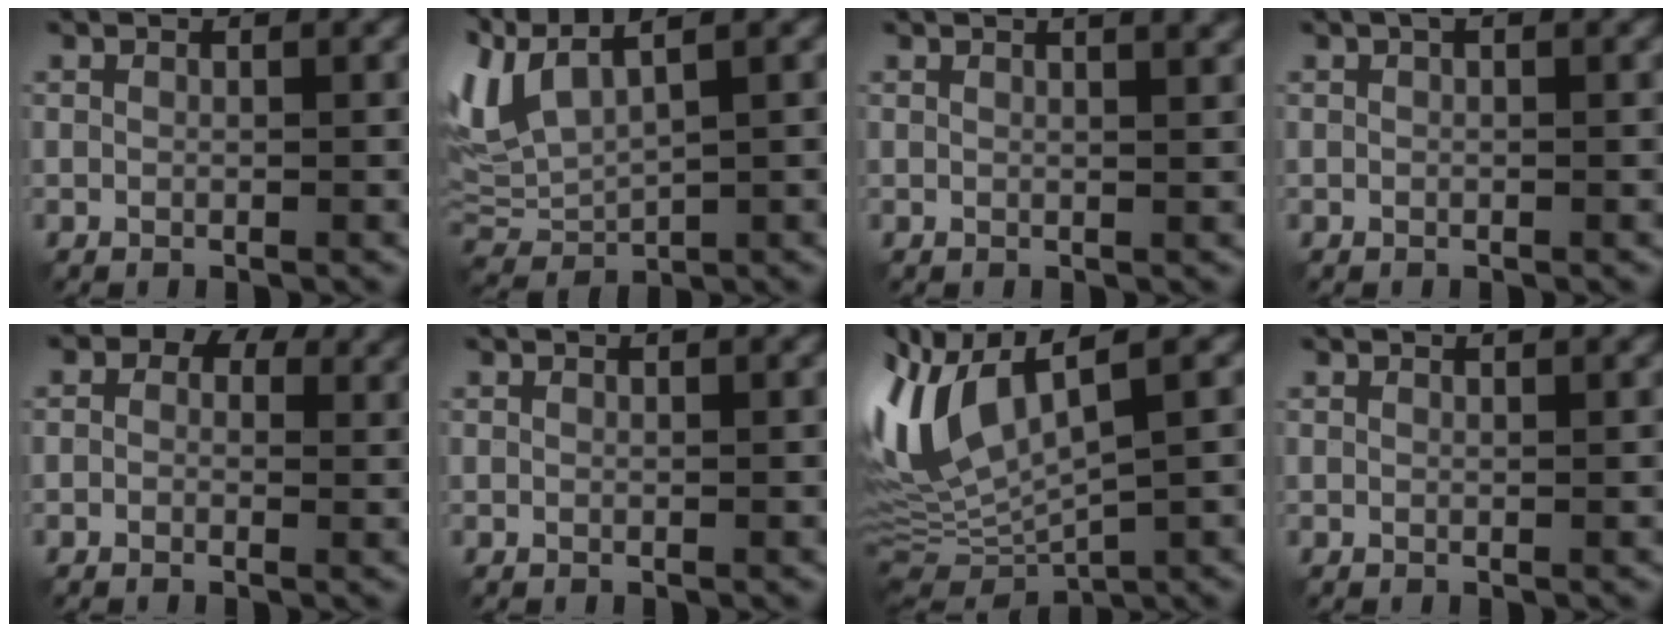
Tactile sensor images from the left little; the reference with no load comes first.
{"total": 6.5, "force": [3.1, 2.4, 5.2], "torque": [-0.133, 0.017, 0.063]}
{"total": 4.4, "force": [2.9, 1.9, 2.7], "torque": [-0.007, 0.029, 0.010]}
{"total": 0.9, "force": [0.2, 0.5, 0.8], "torque": [-0.013, 0.001, 0.007]}
{"total": 5.4, "force": [2.5, 4.0, 2.7], "torque": [-0.048, 0.008, 0.019]}
{"total": 0.6, "force": [0.5, 0.1, 0.2], "torque": [-0.004, 0.002, 0.003]}
{"total": 10.5, "force": [1.7, 4.2, 9.5], "torque": [-0.222, 0.003, 0.035]}
{"total": 1.0, "force": [0.9, 0.3, 0.4], "torque": [-0.004, 0.005, 0.006]}